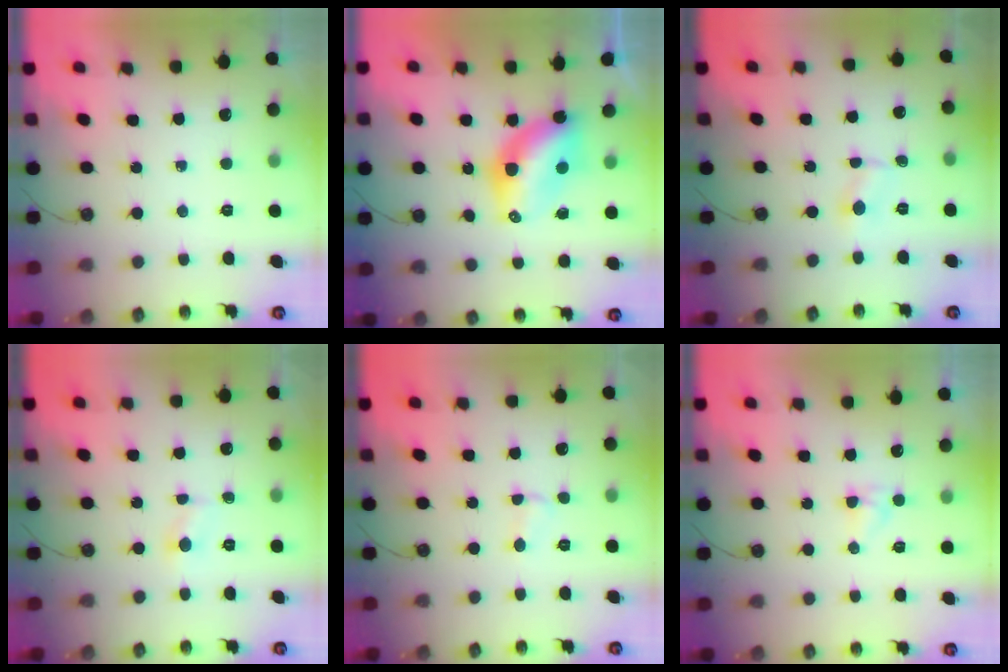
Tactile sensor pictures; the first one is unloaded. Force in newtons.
{"total": 8.0, "press": 8.0, "slide": 0.7}
{"total": 1.7, "press": 1.6, "slide": 0.2}
{"total": 2.6, "press": 2.6, "slide": 0.3}
{"total": 2.6, "press": 2.6, "slide": 0.3}
{"total": 2.5, "press": 2.5, "slide": 0.3}